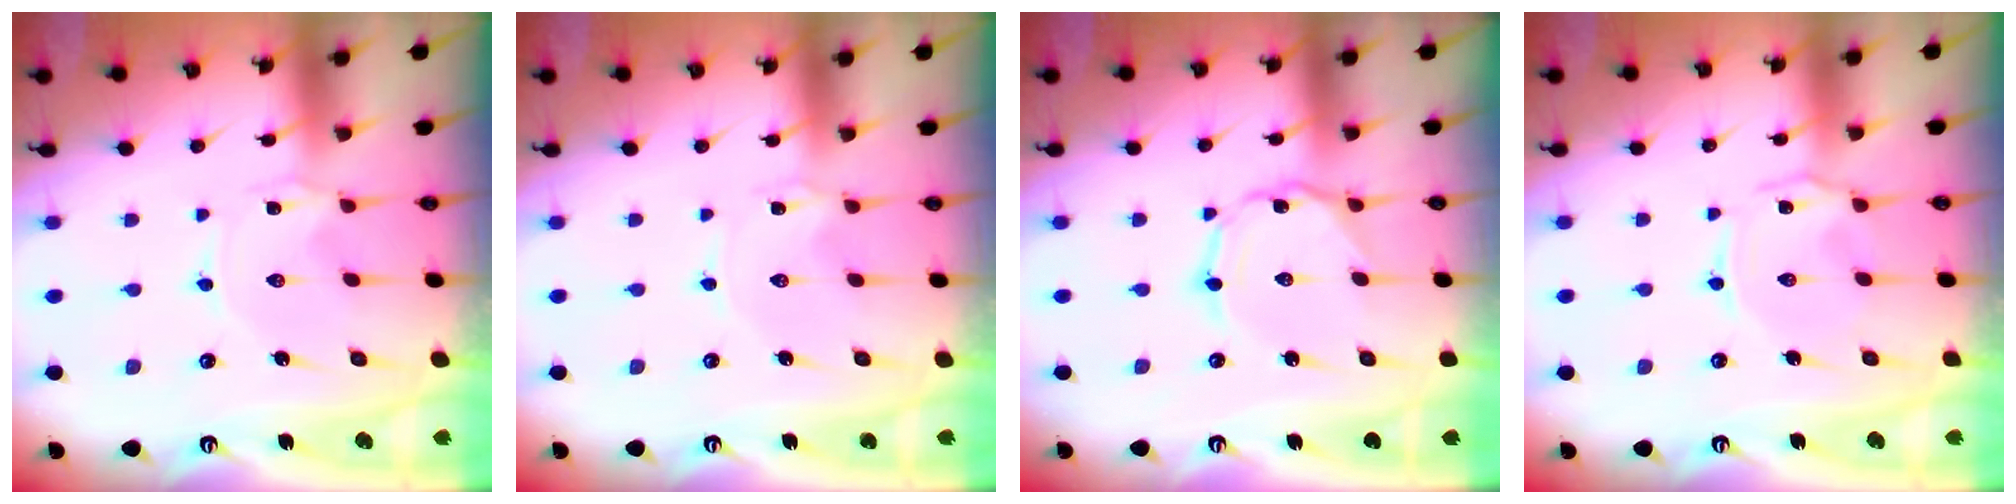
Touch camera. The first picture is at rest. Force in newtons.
{"total": 1.1, "press": 1.1, "slide": 0.2}
{"total": 1.7, "press": 1.7, "slide": 0.3}
{"total": 2.1, "press": 2.0, "slide": 0.7}